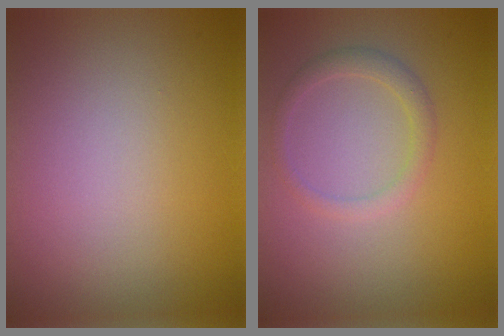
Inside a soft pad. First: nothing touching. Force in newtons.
{"total": 1.6, "press": 1.6, "slide": 0.1}